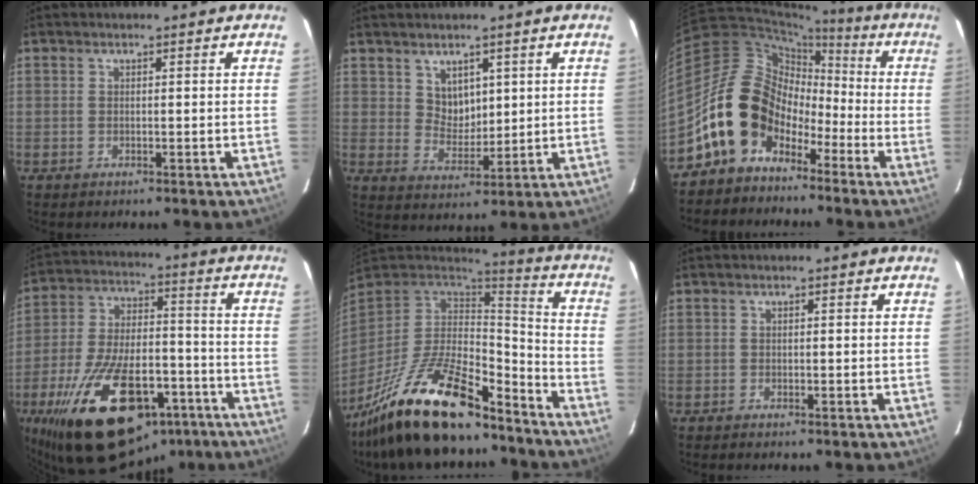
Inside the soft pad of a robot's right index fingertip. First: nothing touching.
{"total": 5.1, "force": [2.6, 3.8, 2.1], "torque": [-0.028, 0.001, 0.056]}
{"total": 12.8, "force": [-6.4, 9.8, 5.3], "torque": [-0.105, 0.032, -0.117]}
{"total": 27.4, "force": [-15.9, 13.2, 18.0], "torque": [-0.332, -0.005, -0.236]}
{"total": 24.1, "force": [-17.1, 8.1, 14.9], "torque": [-0.291, -0.027, -0.287]}
{"total": 0.6, "force": [-0.5, 0.1, 0.2], "torque": [-0.004, -0.001, -0.010]}